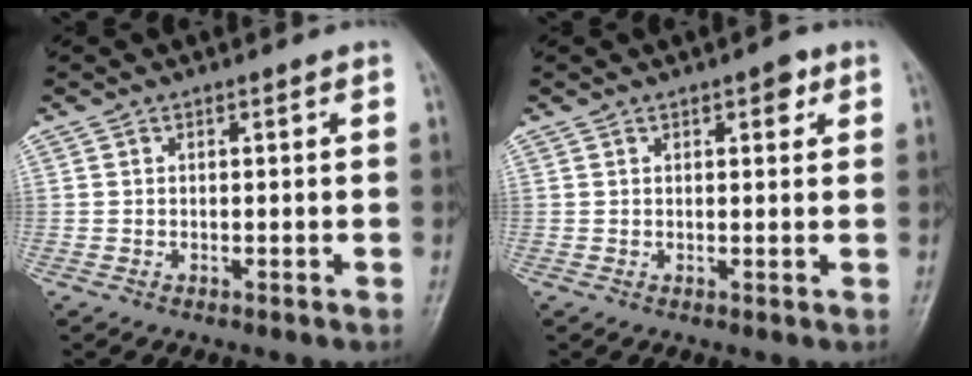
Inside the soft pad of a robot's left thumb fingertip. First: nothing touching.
{"total": 2.6, "force": [1.4, 1.2, 1.9], "torque": [-0.015, -0.002, 0.016]}